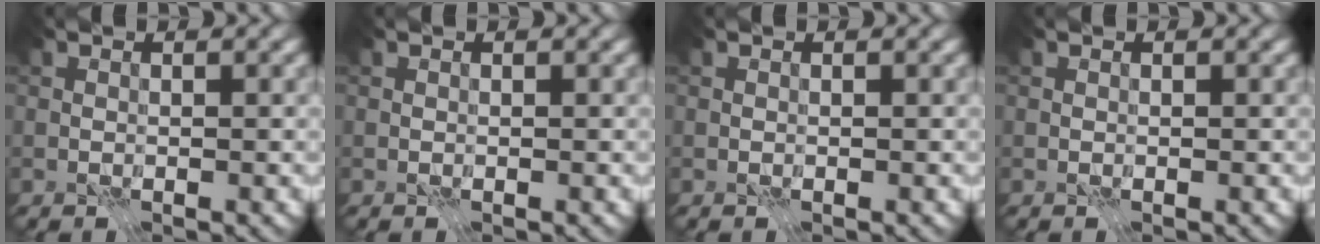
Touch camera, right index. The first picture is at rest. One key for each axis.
{"total": 0.0}
{"total": 0.0}
{"total": 0.0}